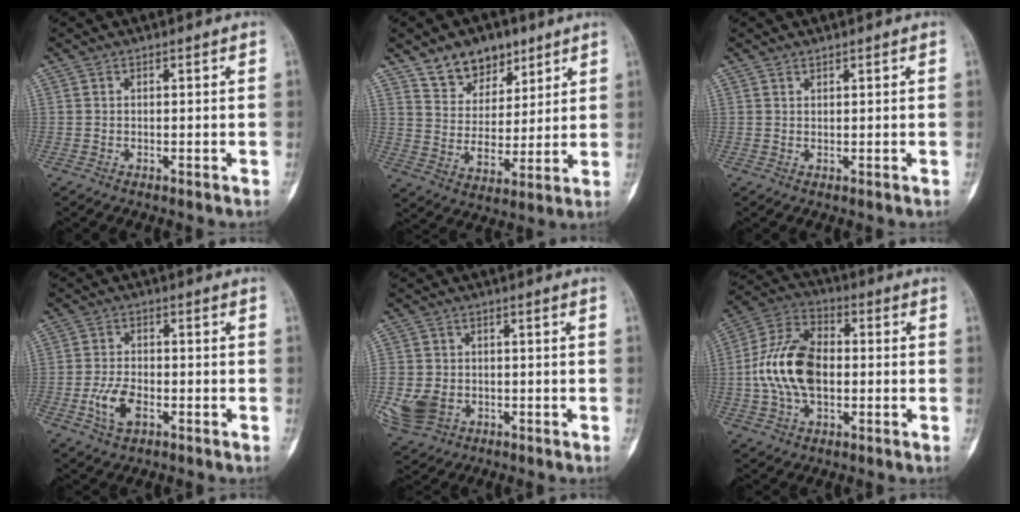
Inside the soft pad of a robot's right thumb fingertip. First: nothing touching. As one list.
[{"total": 12.0, "force": [8.0, 7.7, 4.7], "torque": [-0.031, -0.048, 0.141]}, {"total": 0.6, "force": [0.6, 0.0, 0.1], "torque": [0.005, -0.006, 0.010]}, {"total": 6.2, "force": [-2.5, 3.4, 4.5], "torque": [-0.090, 0.010, -0.048]}, {"total": 9.7, "force": [-2.7, 7.6, 5.4], "torque": [-0.125, 0.003, -0.038]}, {"total": 15.0, "force": [-0.7, 9.2, 11.8], "torque": [-0.223, 0.029, -0.018]}]